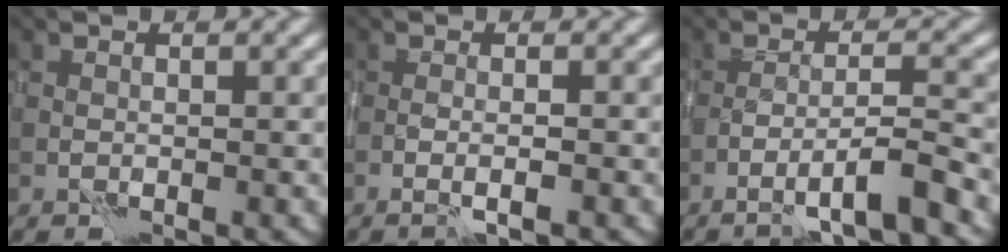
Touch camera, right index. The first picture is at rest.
{"total": 1.0, "force": [-0.5, -0.5, 0.7], "torque": [-0.008, -0.001, -0.014]}
{"total": 3.7, "force": [-2.6, -0.3, 2.7], "torque": [-0.036, 0.015, -0.056]}